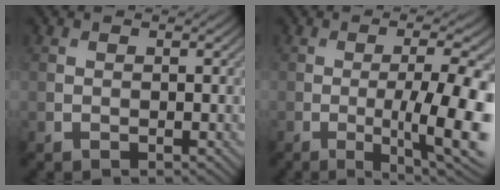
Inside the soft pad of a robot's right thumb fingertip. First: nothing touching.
{"total": 12.2, "force": [-2.5, 3.3, 11.5], "torque": [-0.150, -0.007, -0.034]}